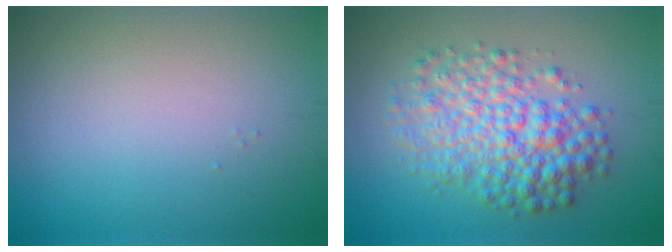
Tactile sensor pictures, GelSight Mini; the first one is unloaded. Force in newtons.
{"total": 6.5, "press": 6.5, "slide": 0.0}